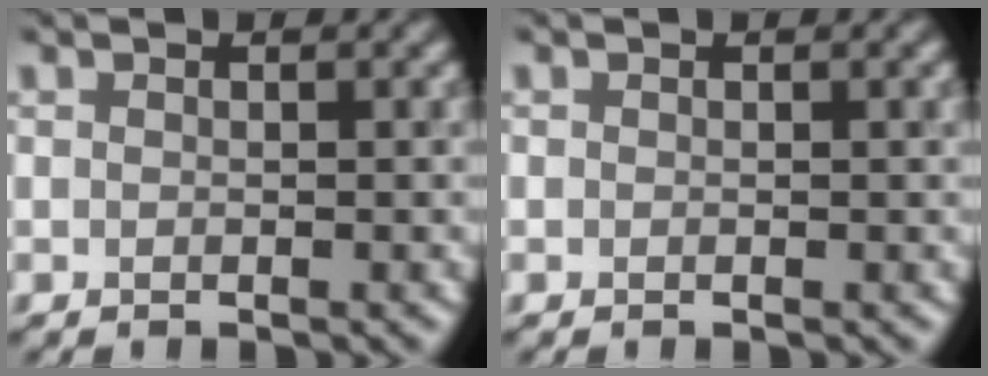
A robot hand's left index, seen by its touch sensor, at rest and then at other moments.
{"total": 0.5, "force": [0.0, 0.3, 0.4], "torque": [-0.004, -0.002, 0.002]}